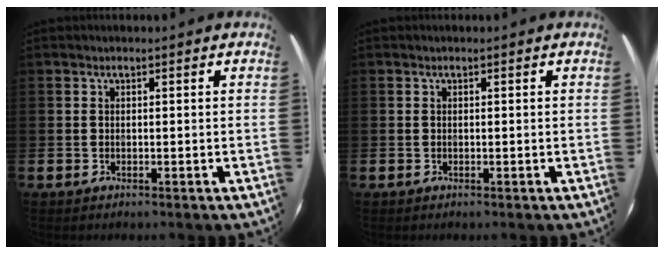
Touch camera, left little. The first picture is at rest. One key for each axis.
{"total": 0.0}